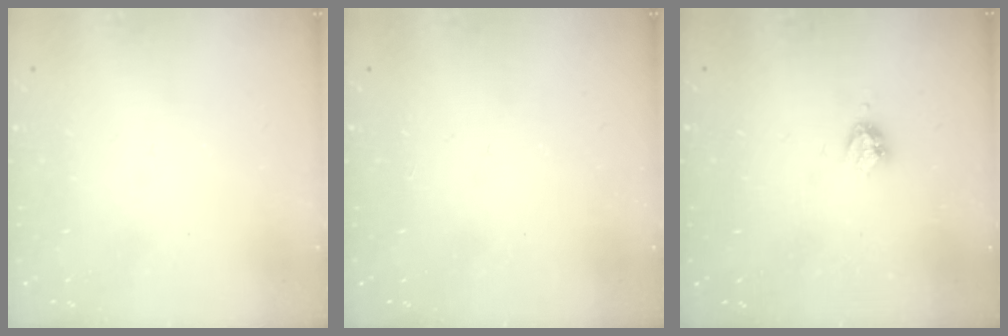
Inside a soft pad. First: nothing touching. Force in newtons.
{"total": 1.7, "press": 1.7, "slide": 0.2}
{"total": 3.6, "press": 3.5, "slide": 0.5}